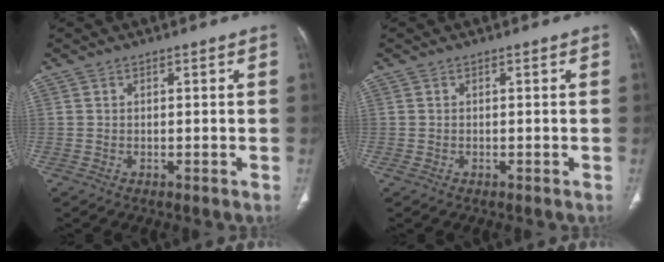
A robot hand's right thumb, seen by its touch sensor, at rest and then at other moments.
{"total": 0.0}